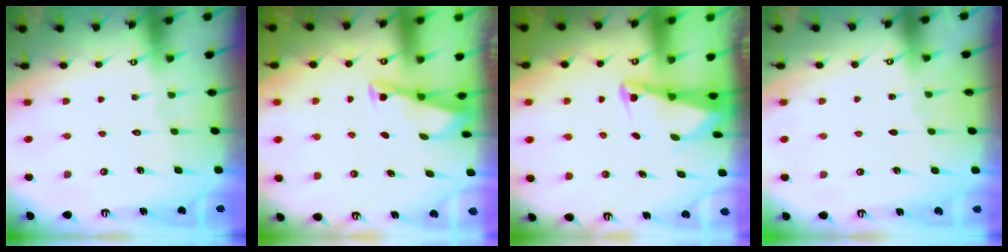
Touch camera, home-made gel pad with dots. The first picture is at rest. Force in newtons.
{"total": 2.8, "press": 2.8, "slide": 0.4}
{"total": 2.7, "press": 2.6, "slide": 0.6}
{"total": 2.5, "press": 2.5, "slide": 0.3}